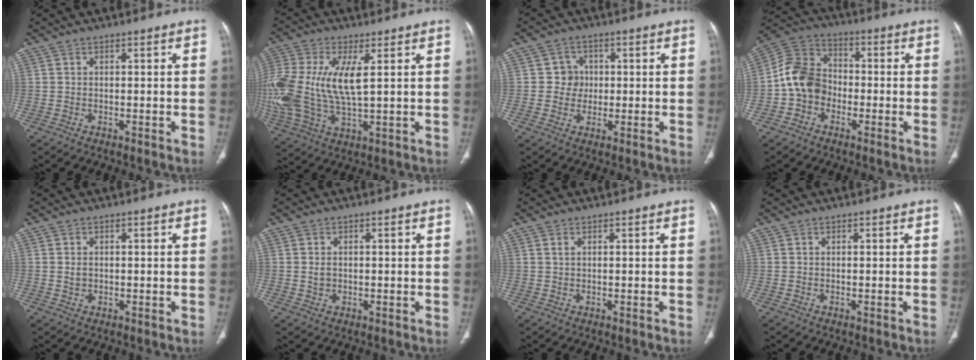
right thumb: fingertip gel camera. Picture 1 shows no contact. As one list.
[{"total": 20.6, "force": [2.7, 9.5, 18.0], "torque": [-0.439, -0.006, 0.052]}, {"total": 4.5, "force": [0.2, 4.3, 1.1], "torque": [0.016, 0.010, 0.000]}, {"total": 10.3, "force": [-2.3, 8.4, 5.4], "torque": [-0.089, 0.037, -0.057]}, {"total": 1.3, "force": [0.1, 1.0, 0.7], "torque": [-0.011, 0.001, 0.006]}, {"total": 1.6, "force": [0.1, 1.3, 0.9], "torque": [-0.013, 0.001, 0.006]}, {"total": 0.8, "force": [0.4, 0.4, 0.6], "torque": [-0.014, 0.002, 0.010]}, {"total": 0.0}]